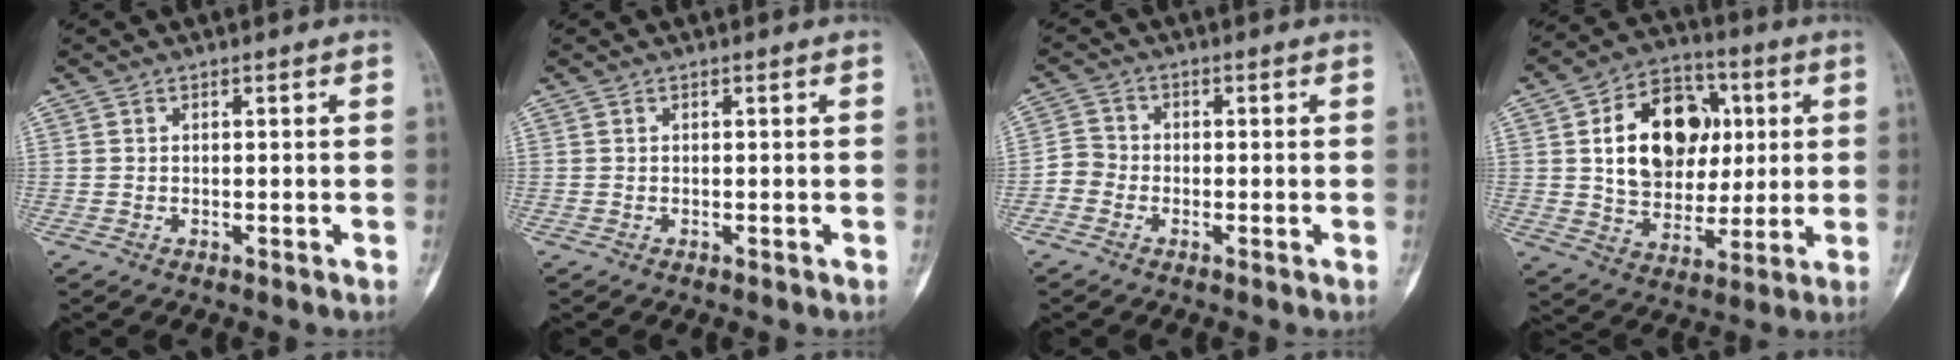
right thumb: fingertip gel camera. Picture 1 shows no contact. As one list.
[{"total": 0.0}, {"total": 3.2, "force": [-1.5, 2.7, 0.9], "torque": [-0.005, 0.009, -0.042]}, {"total": 18.3, "force": [3.9, 13.2, 12.0], "torque": [-0.149, 0.004, 0.067]}]